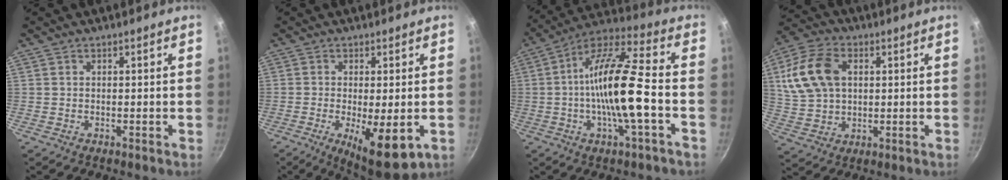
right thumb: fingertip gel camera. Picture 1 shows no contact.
{"total": 9.0, "force": [-2.3, 2.4, 8.4], "torque": [-0.136, -0.011, -0.023]}
{"total": 16.9, "force": [-2.7, 3.8, 16.2], "torque": [-0.289, 0.030, -0.060]}
{"total": 14.2, "force": [3.2, 9.8, 9.7], "torque": [-0.179, 0.008, 0.061]}